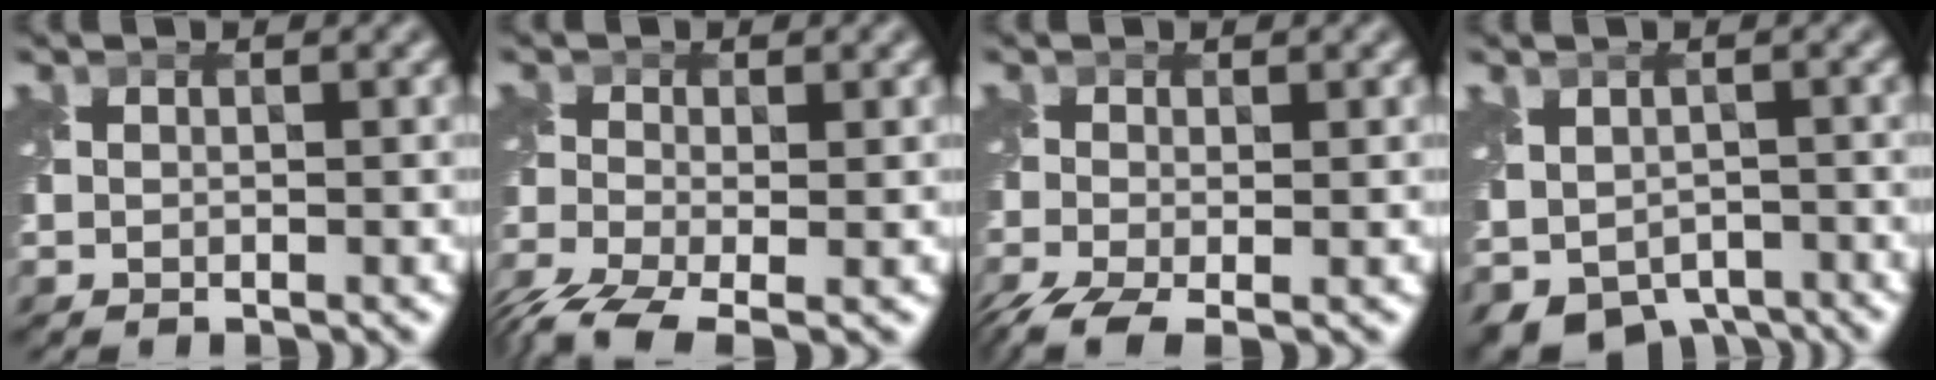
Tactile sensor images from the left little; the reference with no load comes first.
{"total": 5.6, "force": [-3.8, 1.9, 3.6], "torque": [-0.081, -0.021, -0.082]}
{"total": 4.9, "force": [-3.0, 1.6, 3.4], "torque": [-0.082, -0.022, -0.063]}
{"total": 6.0, "force": [-3.1, 4.0, 3.3], "torque": [-0.059, -0.027, -0.045]}